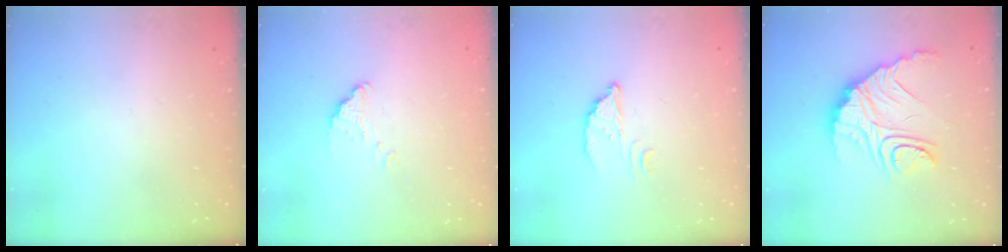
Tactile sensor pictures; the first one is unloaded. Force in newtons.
{"total": 1.6, "press": 1.6, "slide": 0.1}
{"total": 2.8, "press": 2.8, "slide": 0.2}
{"total": 16.2, "press": 16.2, "slide": 1.4}